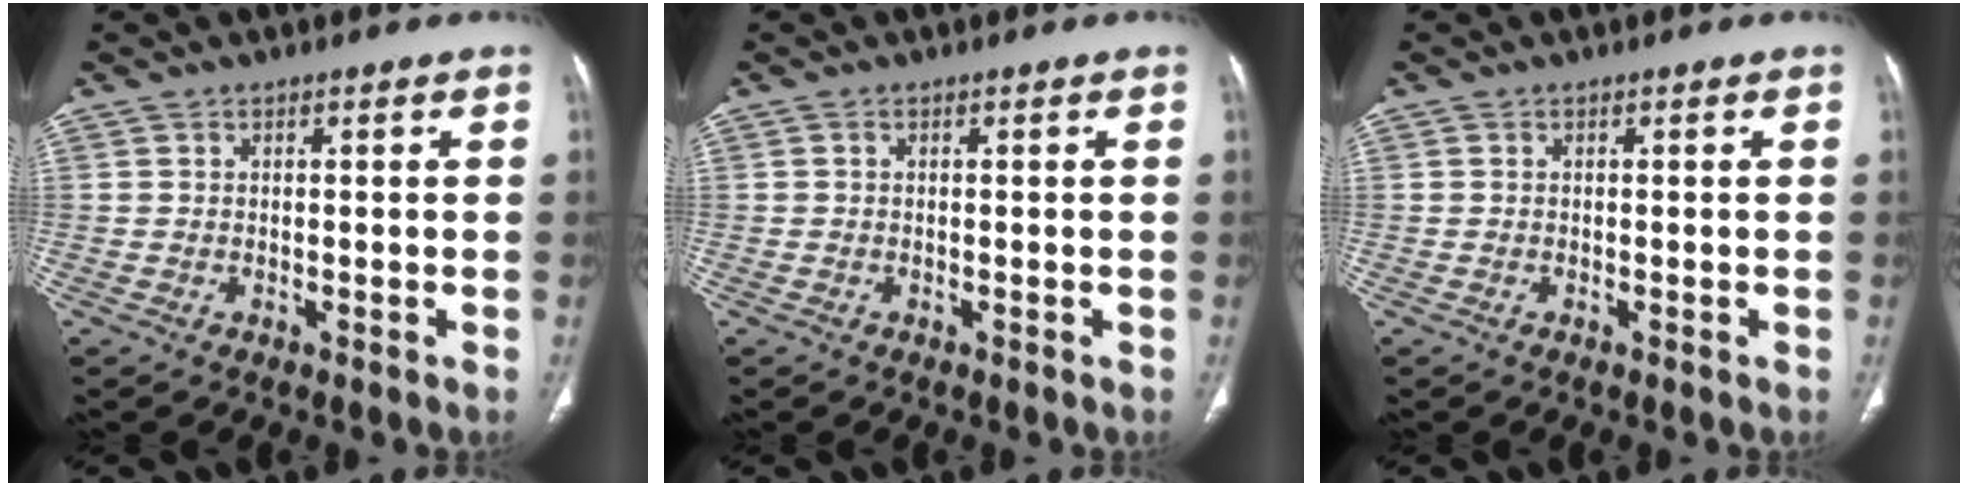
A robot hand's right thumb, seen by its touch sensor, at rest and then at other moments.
{"total": 0.0}
{"total": 0.0}